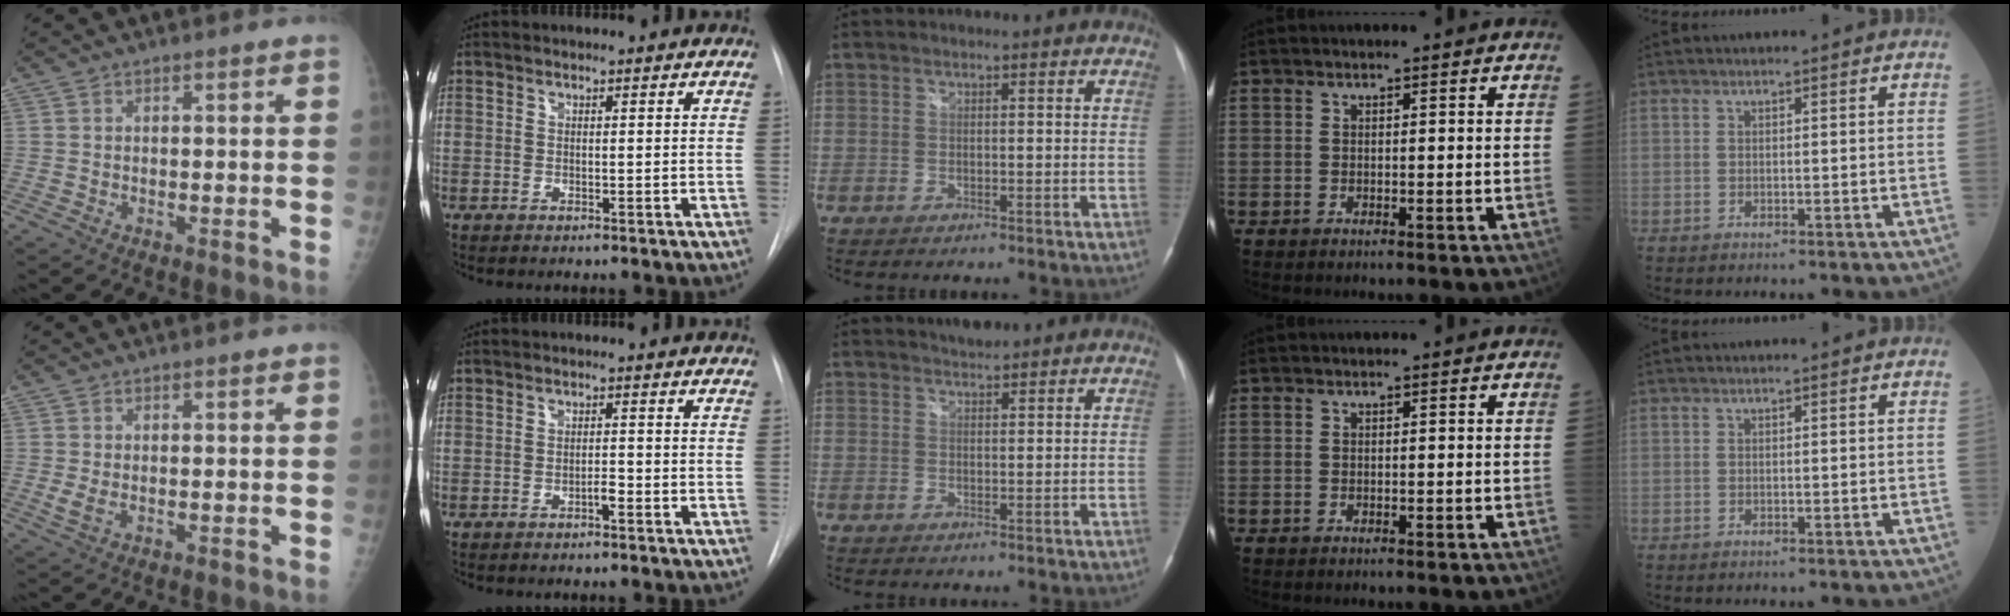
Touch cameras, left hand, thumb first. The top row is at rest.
{"thumb": {"total": 2.3, "force": [0.3, 1.3, 1.9], "torque": [-0.037, -0.004, 0.011]}, "index": {"total": 1.4, "force": [-1.2, 0.1, 0.7], "torque": [-0.013, -0.004, -0.022]}, "middle": {"total": 2.0, "force": [1.9, 0.3, 0.5], "torque": [-0.016, 0.004, 0.035]}}